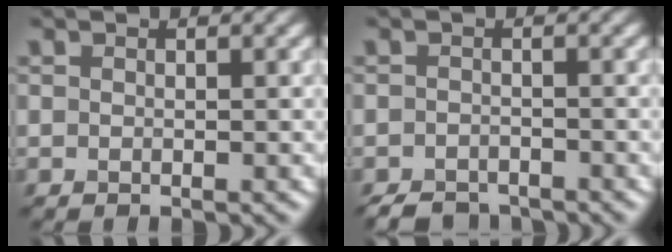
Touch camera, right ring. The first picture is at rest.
{"total": 2.8, "force": [-2.5, 0.9, 0.6], "torque": [-0.006, -0.003, -0.045]}